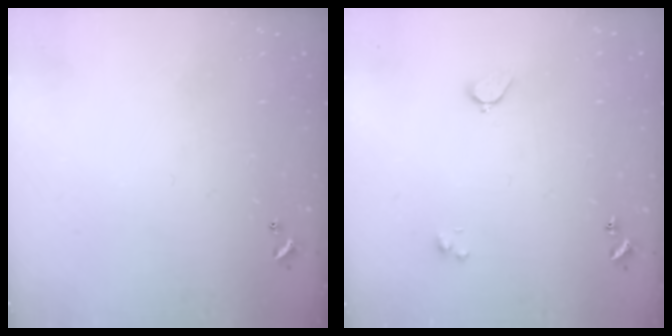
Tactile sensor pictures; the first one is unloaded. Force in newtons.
{"total": 2.0, "press": 1.9, "slide": 0.6}